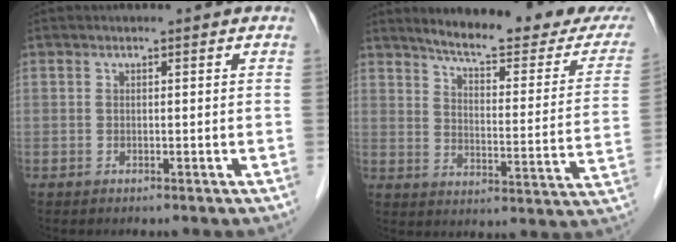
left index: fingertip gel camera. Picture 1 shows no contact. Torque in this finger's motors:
{"motor_torque": [0.09, -0.27, 0.27, 0.04]}